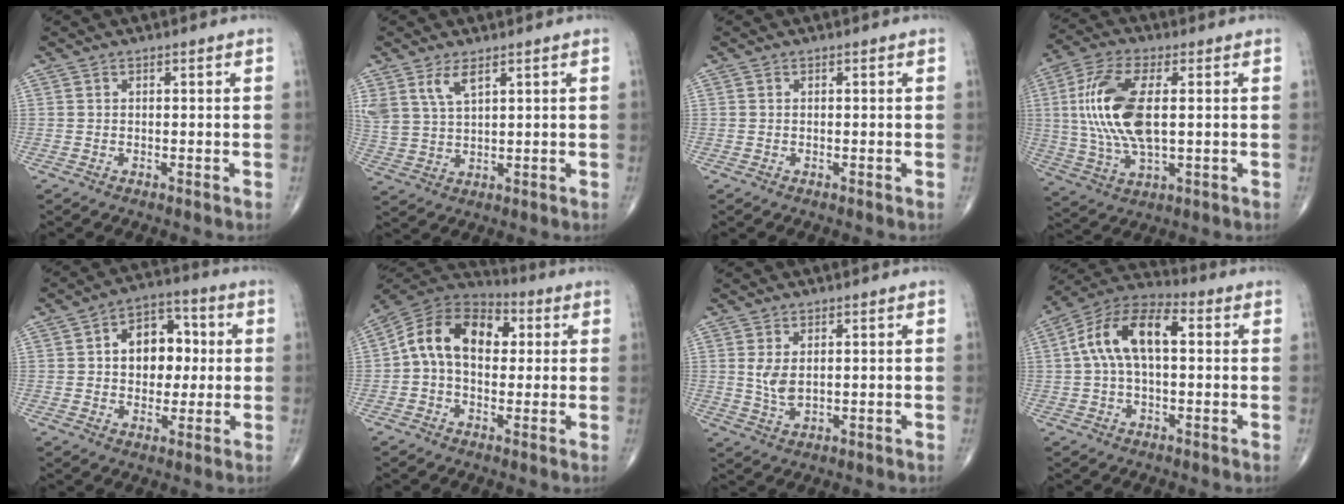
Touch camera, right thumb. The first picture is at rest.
{"total": 5.9, "force": [3.5, 2.5, 4.0], "torque": [-0.082, -0.014, 0.078]}
{"total": 0.0}
{"total": 15.8, "force": [1.8, 6.9, 14.1], "torque": [-0.302, 0.000, 0.037]}
{"total": 11.6, "force": [1.5, 8.1, 8.1], "torque": [-0.073, 0.017, 0.019]}
{"total": 14.7, "force": [2.2, 9.9, 10.7], "torque": [-0.159, 0.031, 0.025]}
{"total": 4.0, "force": [0.9, 2.0, 3.3], "torque": [-0.064, -0.011, 0.025]}
{"total": 12.9, "force": [2.0, 6.4, 11.0], "torque": [-0.213, 0.040, 0.027]}